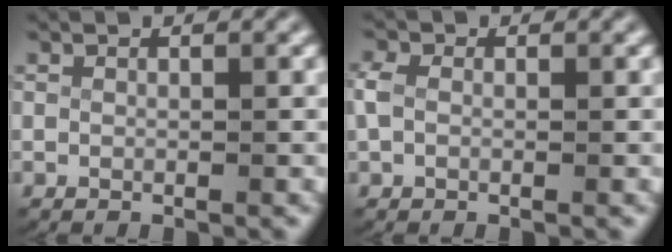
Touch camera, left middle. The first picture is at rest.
{"total": 1.2, "force": [0.0, 0.9, 0.8], "torque": [-0.030, -0.005, 0.004]}